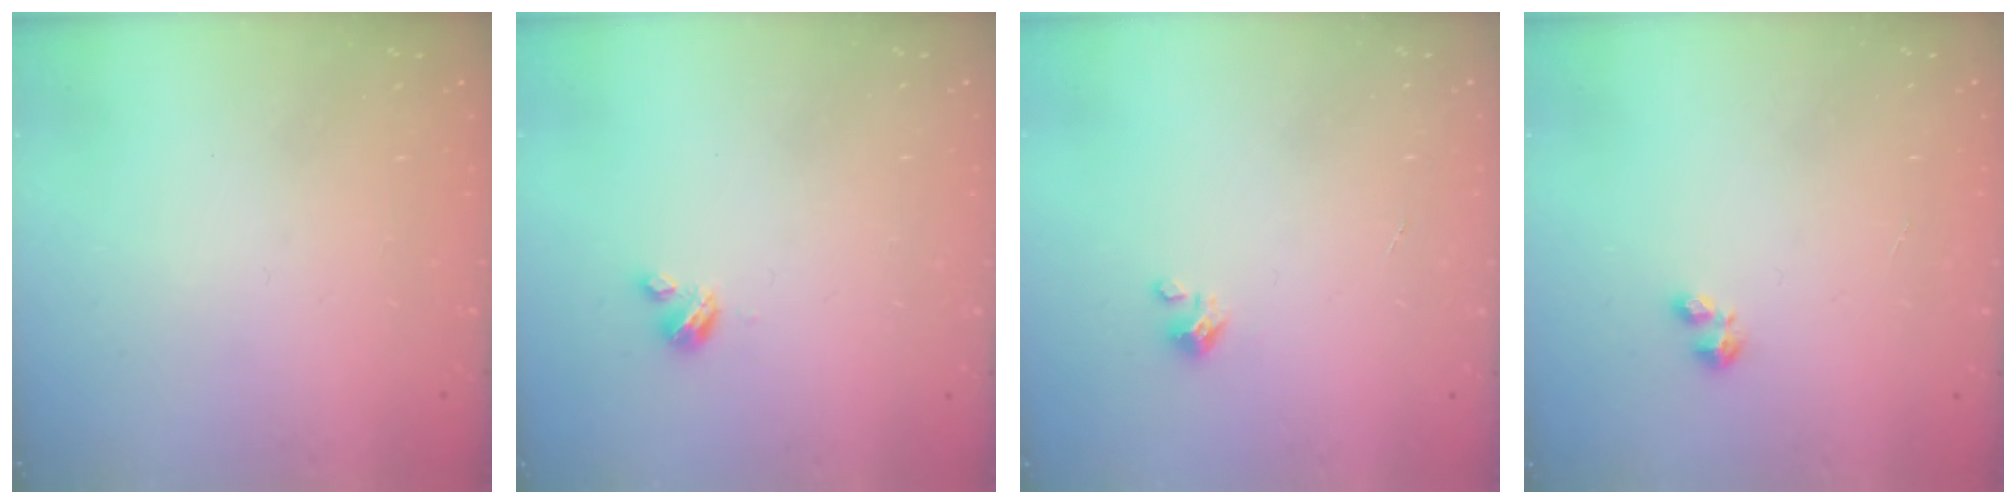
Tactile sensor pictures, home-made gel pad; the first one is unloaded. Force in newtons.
{"total": 2.7, "press": 2.7, "slide": 0.3}
{"total": 1.5, "press": 1.5, "slide": 0.1}
{"total": 2.2, "press": 2.2, "slide": 0.4}